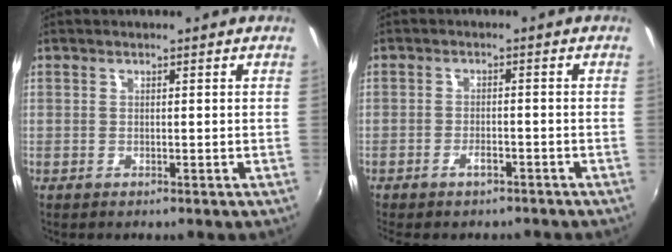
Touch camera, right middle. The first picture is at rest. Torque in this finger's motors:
{"motor_torque": [1.13, -1.02, 0.24, 0.13]}